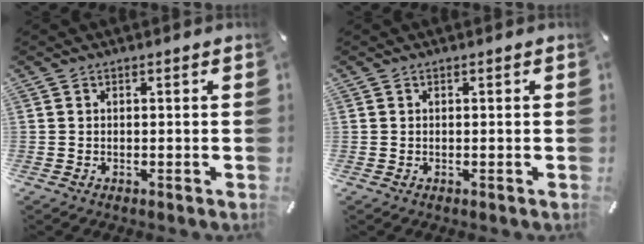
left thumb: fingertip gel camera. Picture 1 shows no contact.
{"total": 0.0}